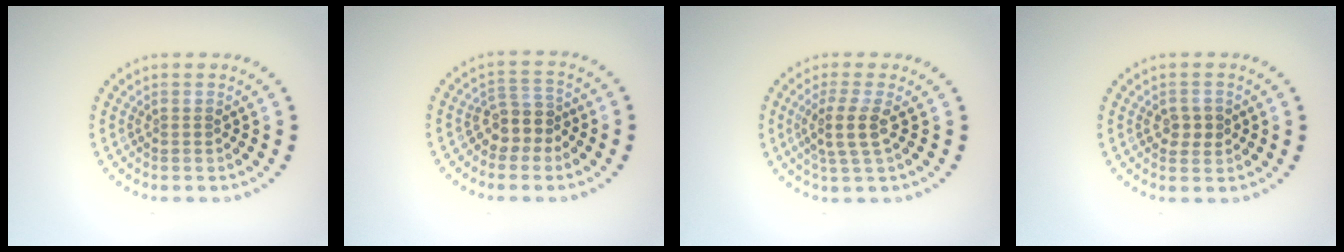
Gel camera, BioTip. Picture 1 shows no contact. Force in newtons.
{"total": 2.8, "press": 2.4, "slide": 1.5}
{"total": 2.8, "press": 2.3, "slide": 1.6}
{"total": 1.9, "press": 1.9, "slide": 0.1}